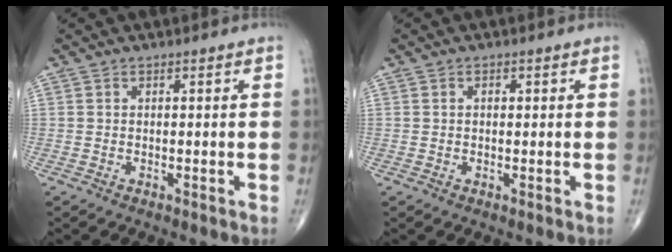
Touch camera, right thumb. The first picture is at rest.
{"total": 1.1, "force": [0.3, 0.7, 0.8], "torque": [-0.012, 0.001, 0.004]}